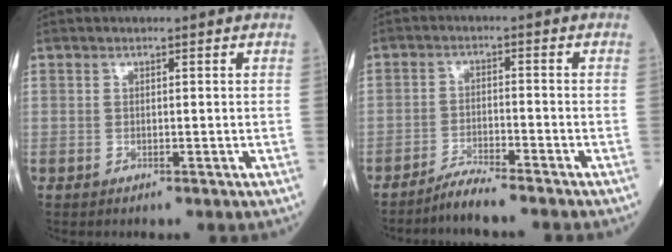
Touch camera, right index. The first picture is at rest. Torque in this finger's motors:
{"motor_torque": [-0.17, -0.33, 0.01, 0.00]}